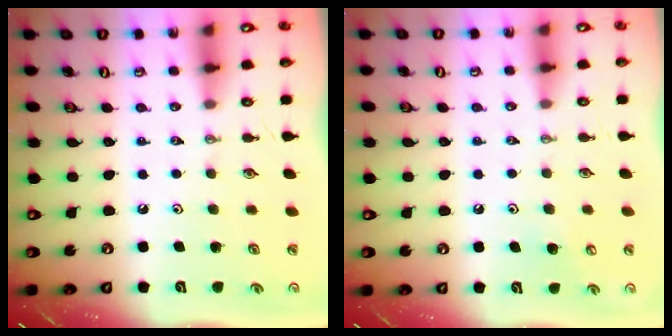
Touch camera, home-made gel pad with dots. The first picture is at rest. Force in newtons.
{"total": 4.4, "press": 4.4, "slide": 0.5}